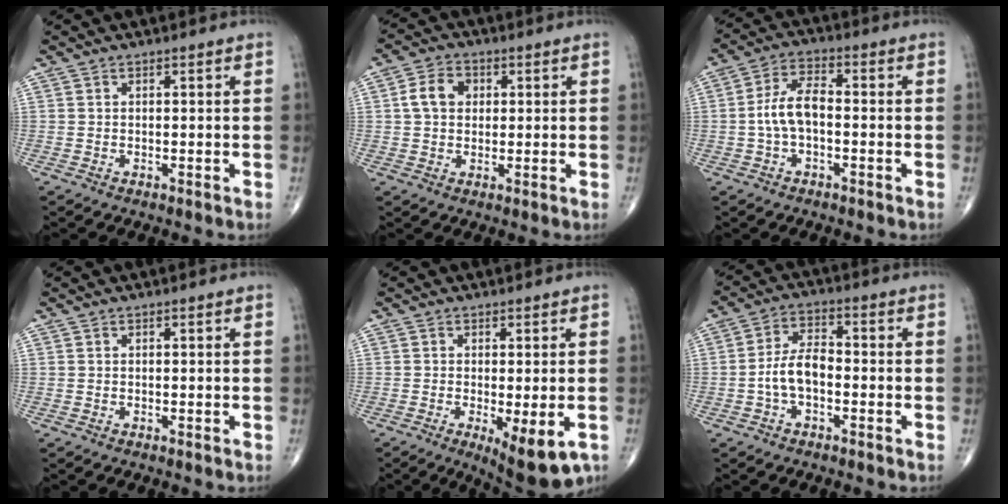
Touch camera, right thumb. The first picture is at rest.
{"total": 5.9, "force": [1.1, 4.5, 3.7], "torque": [-0.058, 0.009, 0.015]}
{"total": 7.0, "force": [-1.0, 3.5, 6.0], "torque": [-0.121, 0.025, -0.025]}
{"total": 0.0}
{"total": 9.0, "force": [-3.3, 2.8, 7.9], "torque": [-0.109, -0.016, -0.044]}
{"total": 6.7, "force": [-1.7, 3.6, 5.4], "torque": [-0.101, 0.027, -0.038]}